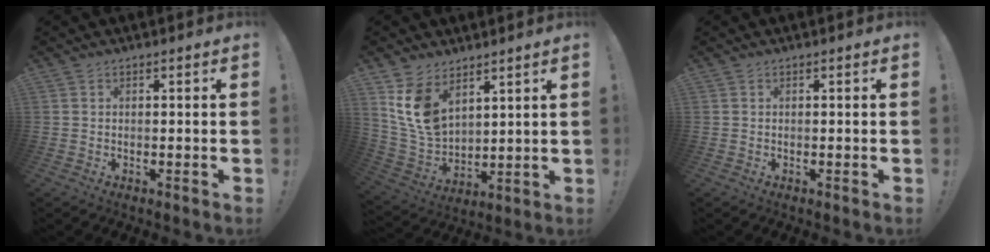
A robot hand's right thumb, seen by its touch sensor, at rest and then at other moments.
{"total": 11.8, "force": [6.8, 7.6, 6.0], "torque": [-0.120, -0.047, 0.136]}
{"total": 0.0}